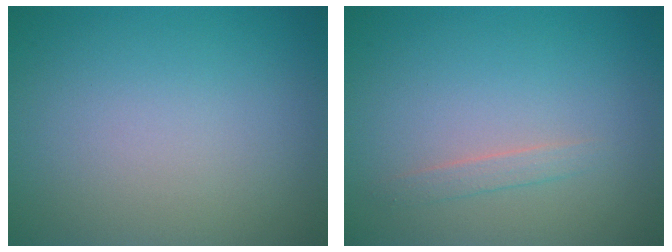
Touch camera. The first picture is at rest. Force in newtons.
{"total": 1.1, "press": 1.1, "slide": 0.0}